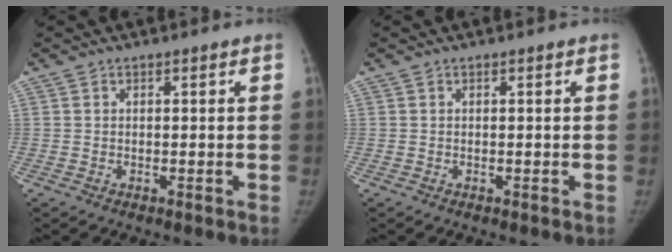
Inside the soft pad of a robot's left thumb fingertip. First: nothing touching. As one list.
[{"total": 0.0}]